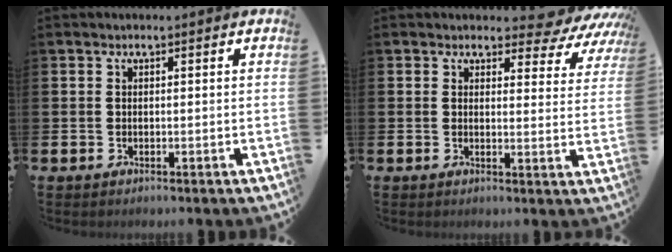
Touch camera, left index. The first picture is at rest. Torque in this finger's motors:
{"motor_torque": [1.43, -0.71, 0.27, 0.01]}